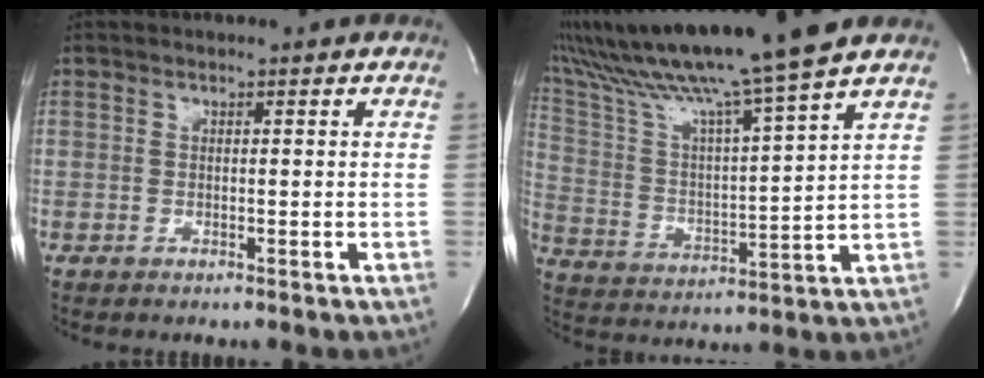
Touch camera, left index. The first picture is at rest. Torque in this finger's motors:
{"motor_torque": [0.47, -0.44, 1.00, 0.21]}